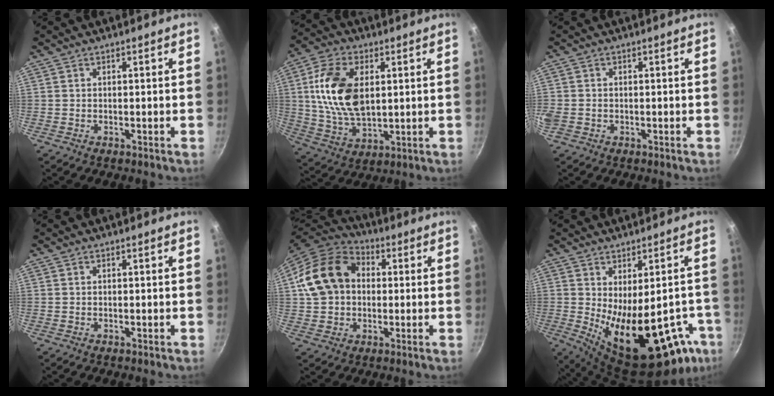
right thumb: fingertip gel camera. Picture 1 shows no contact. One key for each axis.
{"total": 15.8, "fx": 2.9, "fy": 9.4, "fz": 12.4, "tx": -0.221, "ty": -0.007, "tz": 0.058}
{"total": 3.8, "fx": -0.7, "fy": 3.1, "fz": 2.0, "tx": -0.049, "ty": 0.001, "tz": -0.015}
{"total": 0.0}
{"total": 16.8, "fx": 2.3, "fy": 13.1, "fz": 10.3, "tx": -0.171, "ty": 0.034, "tz": 0.028}
{"total": 22.5, "fx": -6.8, "fy": 10.7, "fz": 18.5, "tx": -0.220, "ty": -0.024, "tz": -0.067}